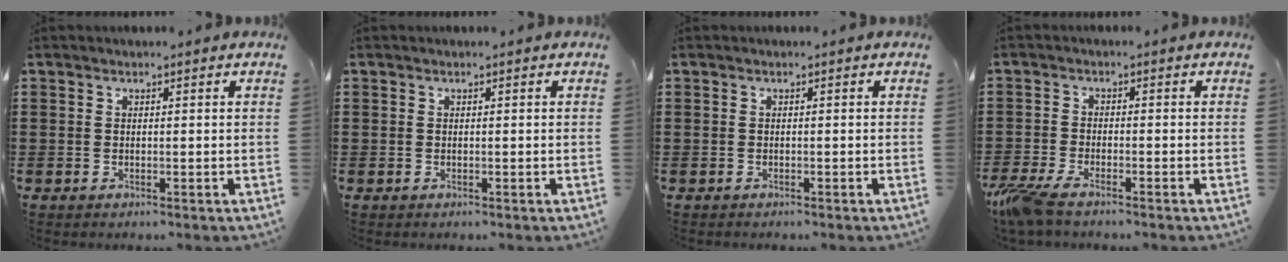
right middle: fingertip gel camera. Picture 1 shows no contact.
{"total": 0.0}
{"total": 0.0}
{"total": 4.6, "force": [-3.6, 0.7, 2.8], "torque": [-0.087, -0.020, -0.080]}